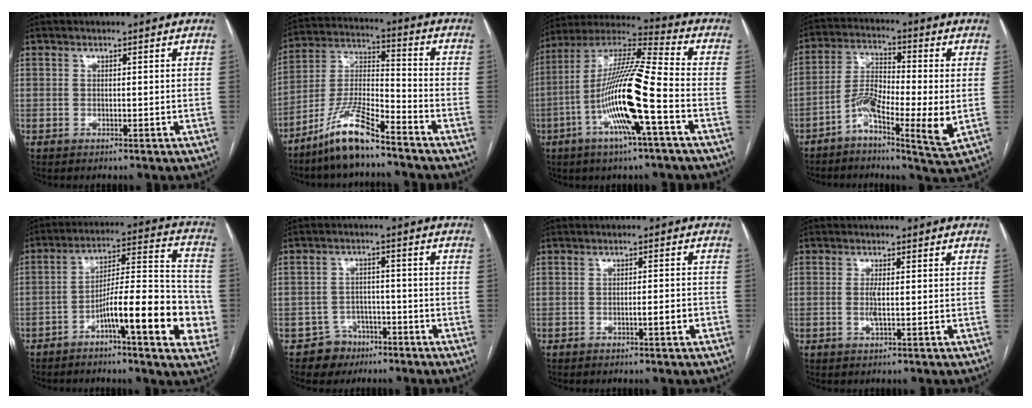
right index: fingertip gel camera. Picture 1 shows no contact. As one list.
[{"total": 11.2, "force": [-8.6, 1.4, 7.1], "torque": [-0.149, -0.008, -0.167]}, {"total": 17.3, "force": [-5.2, 0.4, 16.5], "torque": [-0.325, -0.002, -0.104]}, {"total": 10.0, "force": [-3.2, 1.7, 9.3], "torque": [-0.181, 0.004, -0.063]}, {"total": 16.6, "force": [-5.9, 2.5, 15.4], "torque": [-0.226, 0.018, -0.089]}, {"total": 4.7, "force": [-3.0, 3.6, -0.2], "torque": [0.013, 0.013, -0.044]}, {"total": 2.3, "force": [-1.1, 0.0, 2.0], "torque": [-0.030, 0.000, -0.019]}, {"total": 1.8, "force": [-0.2, 0.1, 1.8], "torque": [-0.041, -0.003, -0.003]}]